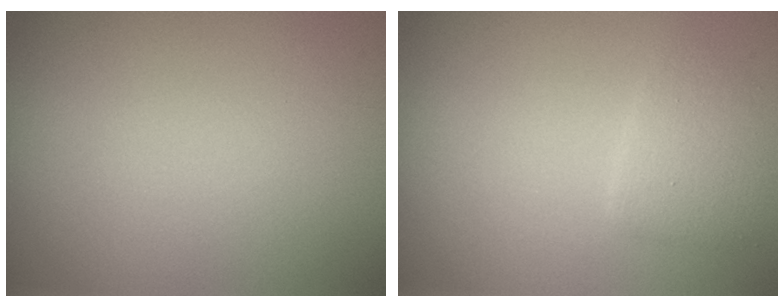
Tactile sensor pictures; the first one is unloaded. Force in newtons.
{"total": 1.8, "press": 1.8, "slide": 0.1}